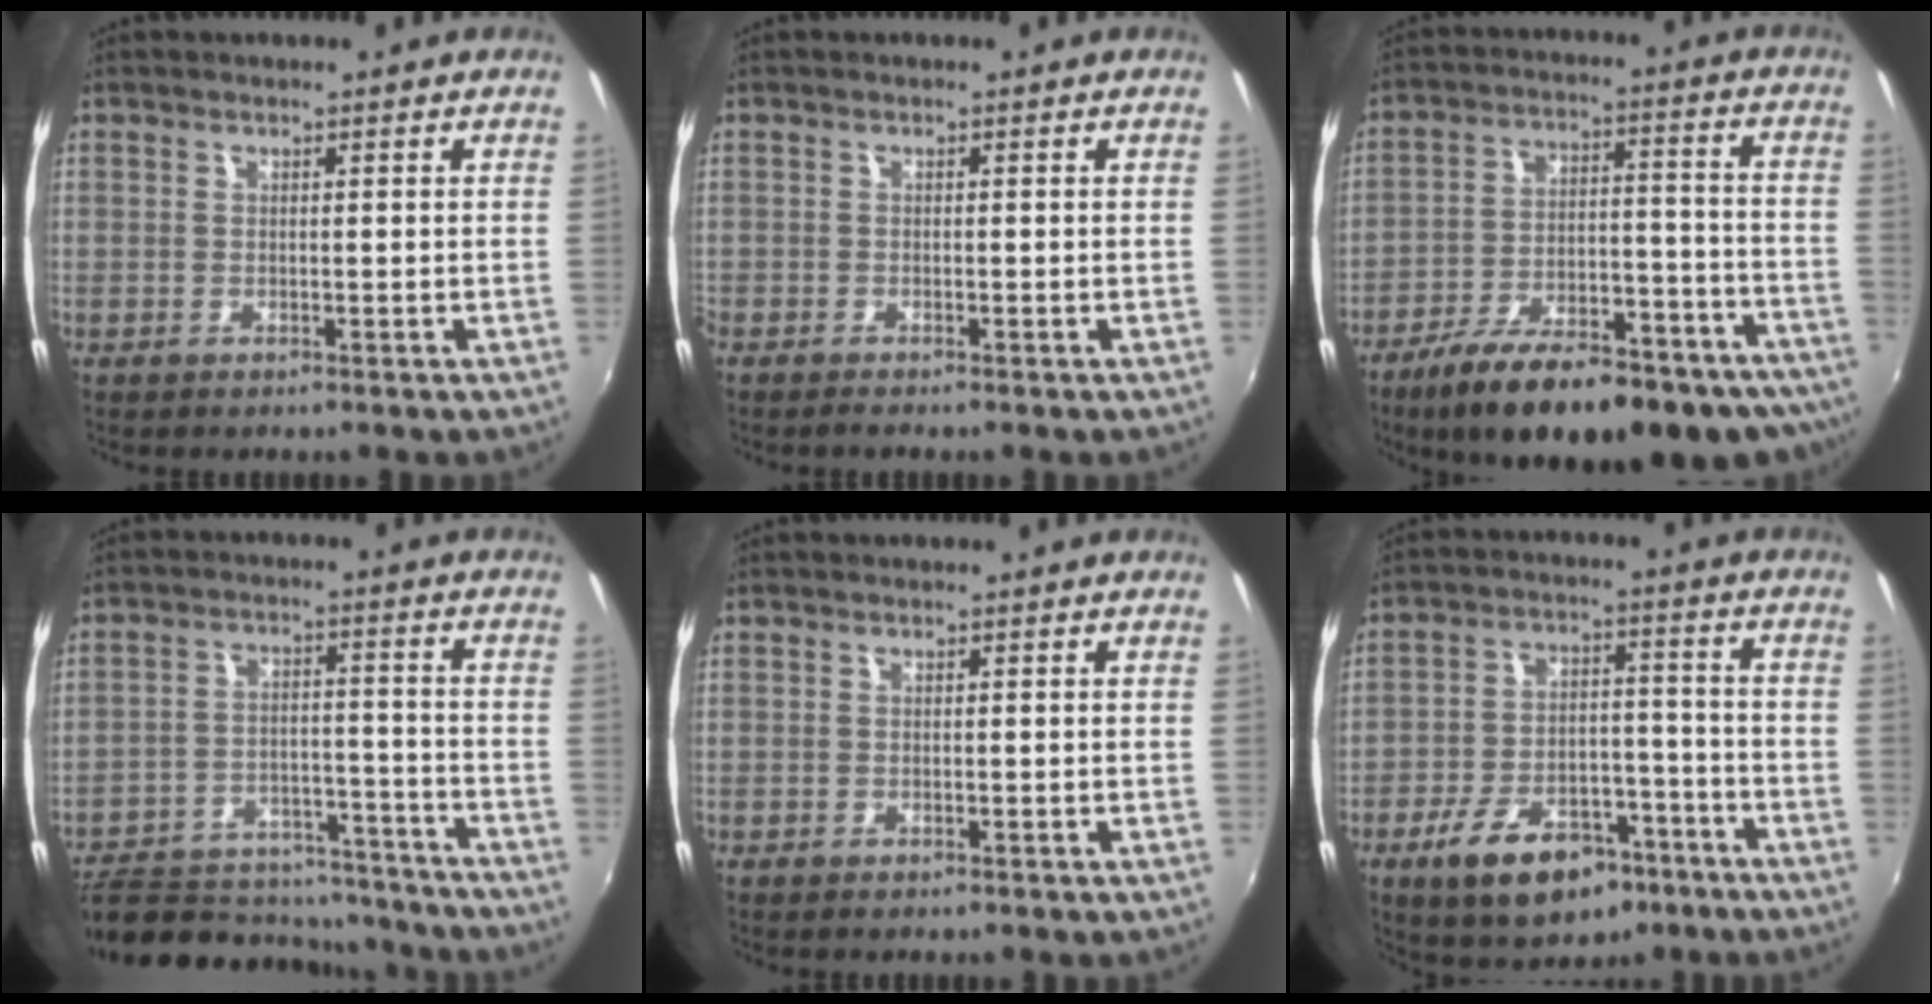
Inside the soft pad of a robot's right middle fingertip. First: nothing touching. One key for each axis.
{"total": 1.1, "fx": -1.0, "fy": -0.1, "fz": 0.5, "tx": -0.010, "ty": -0.006, "tz": -0.020}
{"total": 25.4, "fx": -18.5, "fy": 8.6, "fz": 15.2, "tx": -0.253, "ty": -0.028, "tz": -0.252}
{"total": 21.9, "fx": -18.7, "fy": 8.1, "fz": 8.0, "tx": -0.164, "ty": 0.010, "tz": -0.246}
{"total": 0.0}
{"total": 14.7, "fx": -8.9, "fy": 7.8, "fz": 8.7, "tx": -0.173, "ty": 0.009, "tz": -0.131}